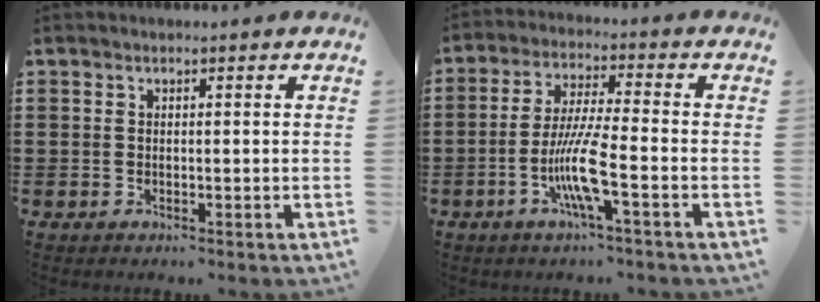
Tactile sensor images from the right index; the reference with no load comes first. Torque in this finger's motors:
{"motor_torque": [2.14, 0.00, 0.35, 0.11]}